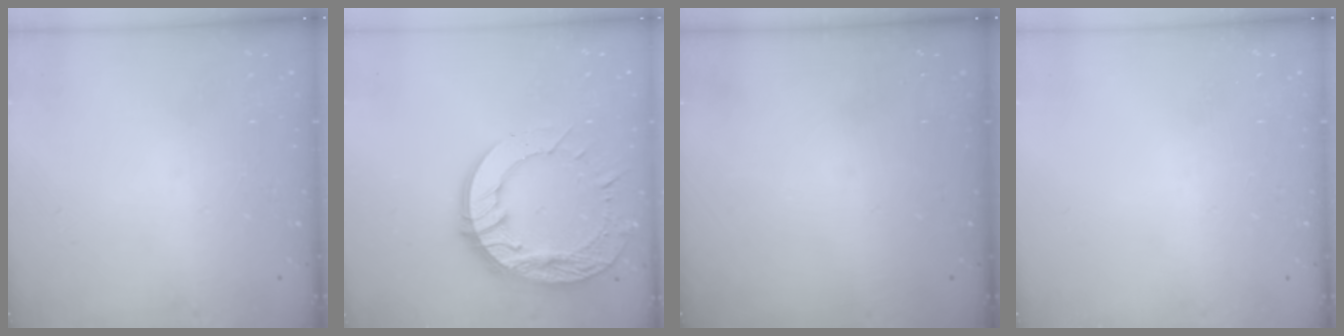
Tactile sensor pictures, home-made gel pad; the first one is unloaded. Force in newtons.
{"total": 20.5, "press": 20.5, "slide": 1.9}
{"total": 0.0}
{"total": 0.0}